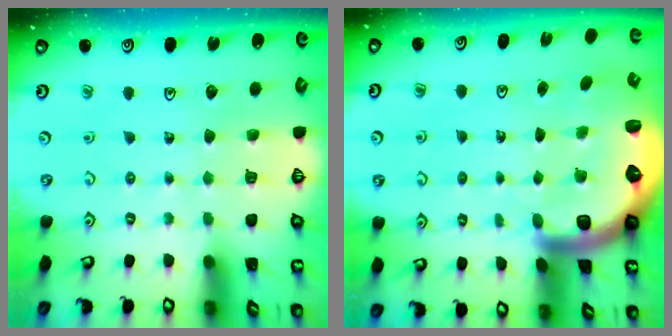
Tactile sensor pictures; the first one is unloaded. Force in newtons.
{"total": 6.2, "press": 6.0, "slide": 1.6}